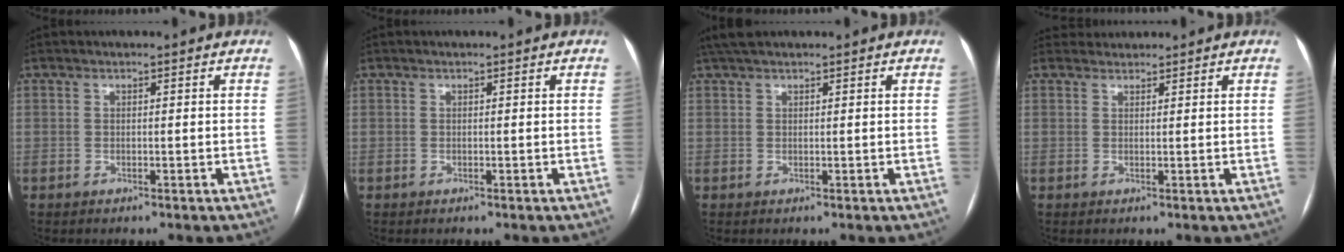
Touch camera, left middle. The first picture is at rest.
{"total": 0.0}
{"total": 3.7, "force": [3.0, 0.9, 1.9], "torque": [-0.037, 0.029, 0.058]}
{"total": 1.7, "force": [1.6, 0.4, -0.5], "torque": [0.002, 0.015, 0.029]}